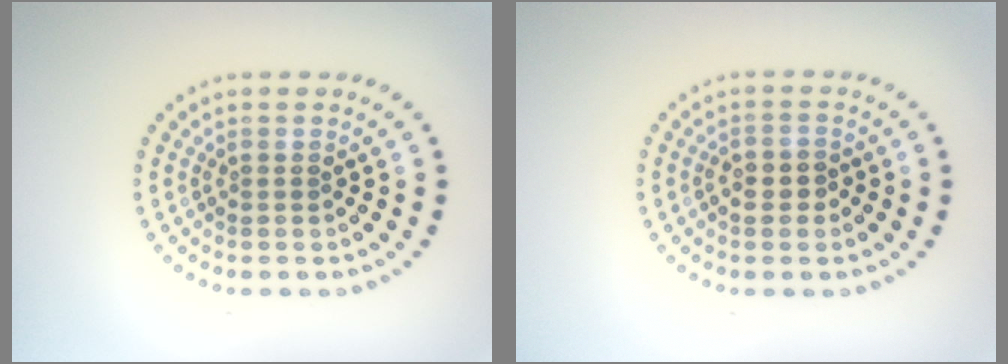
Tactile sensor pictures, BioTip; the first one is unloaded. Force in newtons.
{"total": 1.5, "press": 1.5, "slide": 0.4}